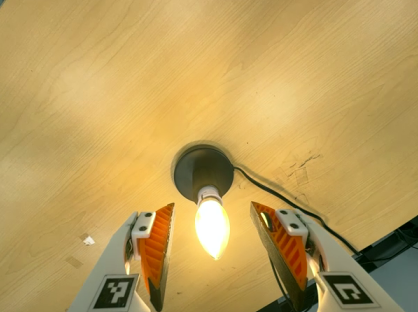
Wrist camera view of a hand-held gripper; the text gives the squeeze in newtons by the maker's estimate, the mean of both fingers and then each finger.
{"total": 0.0}